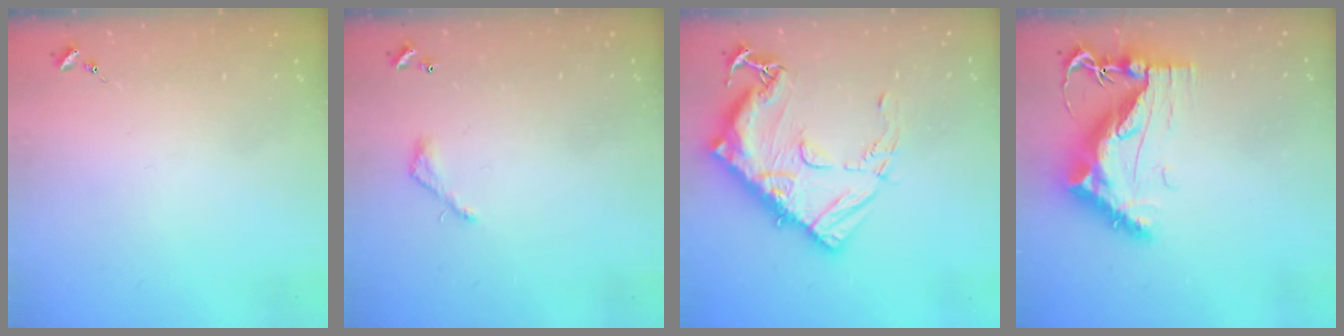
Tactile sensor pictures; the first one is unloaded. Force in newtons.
{"total": 4.1, "press": 4.1, "slide": 0.3}
{"total": 19.9, "press": 19.8, "slide": 1.7}
{"total": 11.9, "press": 11.9, "slide": 1.0}